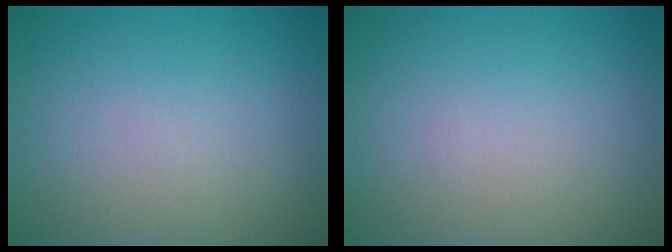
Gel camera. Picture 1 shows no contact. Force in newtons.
{"total": 0.0}